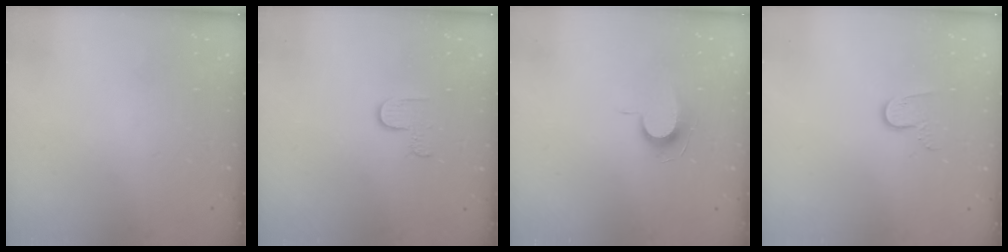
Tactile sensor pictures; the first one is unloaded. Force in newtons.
{"total": 2.9, "press": 2.9, "slide": 0.3}
{"total": 7.1, "press": 7.0, "slide": 0.7}
{"total": 6.1, "press": 6.1, "slide": 0.6}